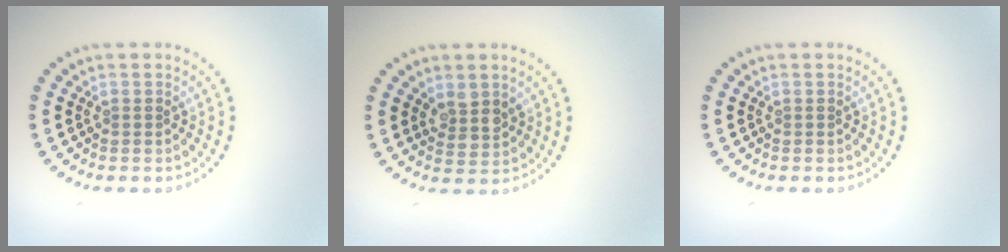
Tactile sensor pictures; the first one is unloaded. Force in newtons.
{"total": 2.3, "press": 2.0, "slide": 1.1}
{"total": 0.0}